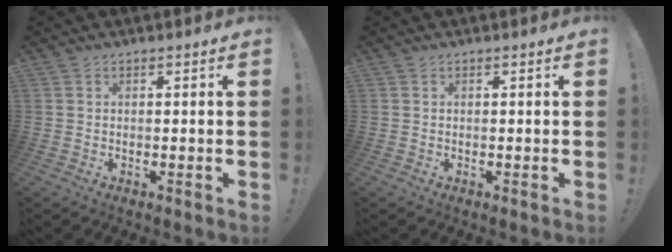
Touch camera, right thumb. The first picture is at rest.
{"total": 0.0}